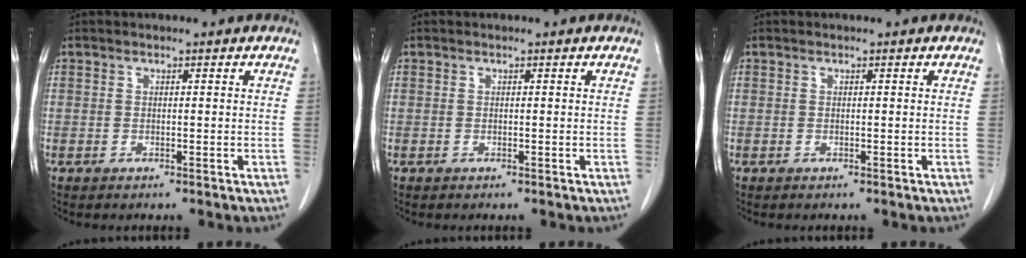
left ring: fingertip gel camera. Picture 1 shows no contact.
{"total": 0.0}
{"total": 0.0}